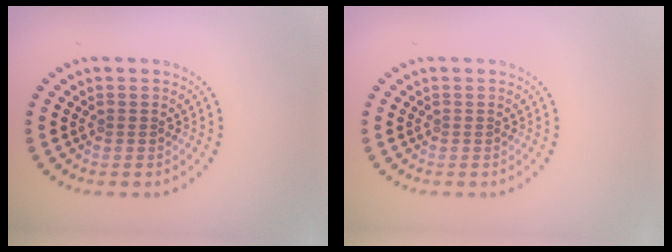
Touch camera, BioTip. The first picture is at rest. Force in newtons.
{"total": 0.0}